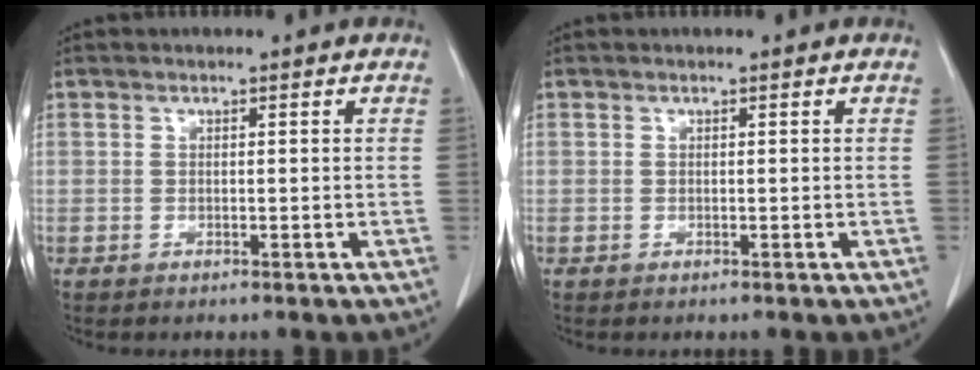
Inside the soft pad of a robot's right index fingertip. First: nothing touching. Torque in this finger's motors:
{"motor_torque": [0.00, 0.00, 0.00, 0.00]}